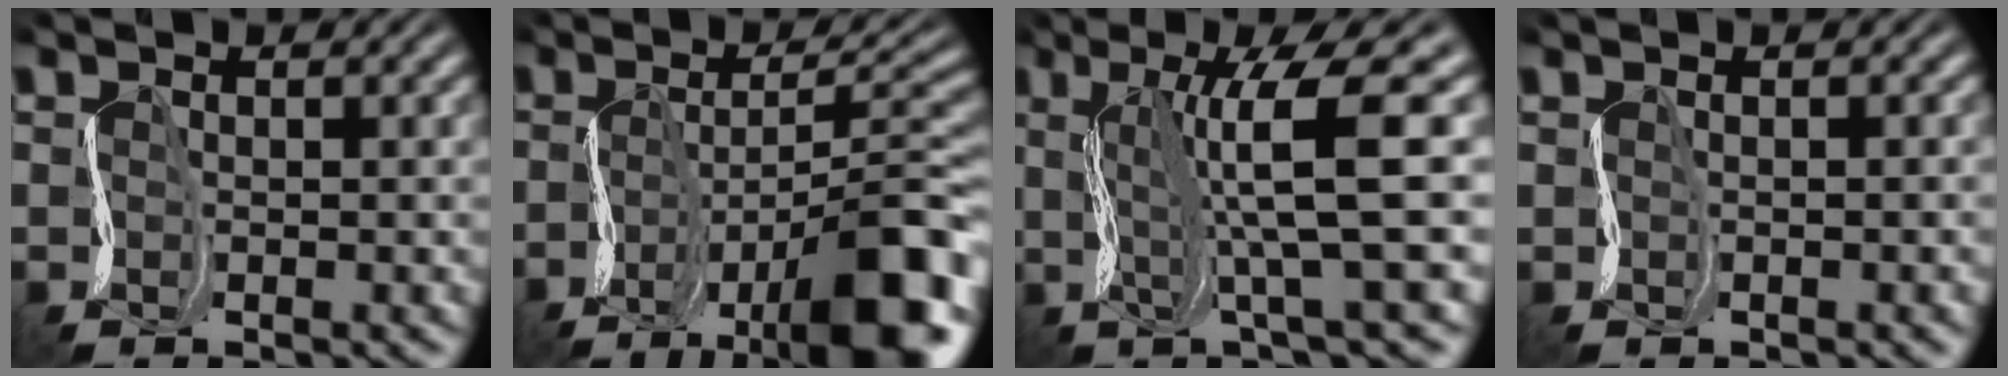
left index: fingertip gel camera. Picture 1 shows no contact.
{"total": 11.5, "force": [-5.9, 3.8, 9.2], "torque": [-0.133, 0.003, -0.096]}
{"total": 8.2, "force": [1.6, 1.3, 8.0], "torque": [-0.108, 0.012, 0.027]}
{"total": 1.4, "force": [0.2, 0.7, 1.2], "torque": [0.003, 0.005, 0.003]}